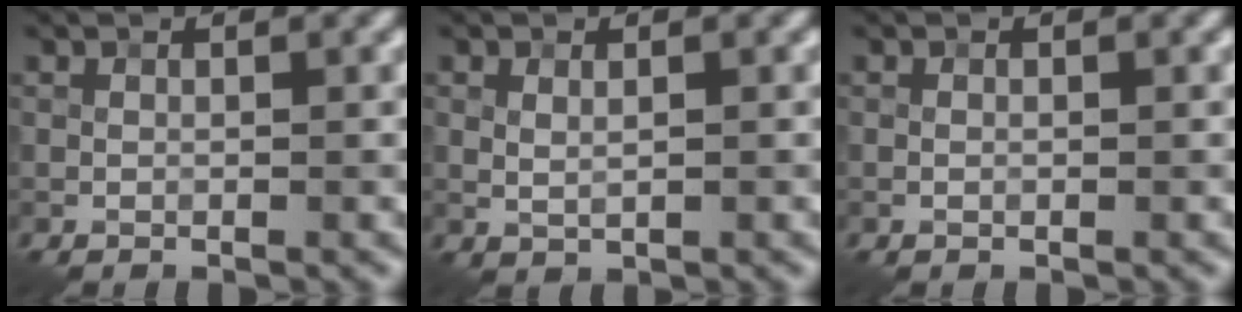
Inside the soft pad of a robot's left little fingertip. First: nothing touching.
{"total": 1.1, "force": [0.2, 0.6, 0.9], "torque": [-0.022, -0.001, 0.007]}
{"total": 0.0}